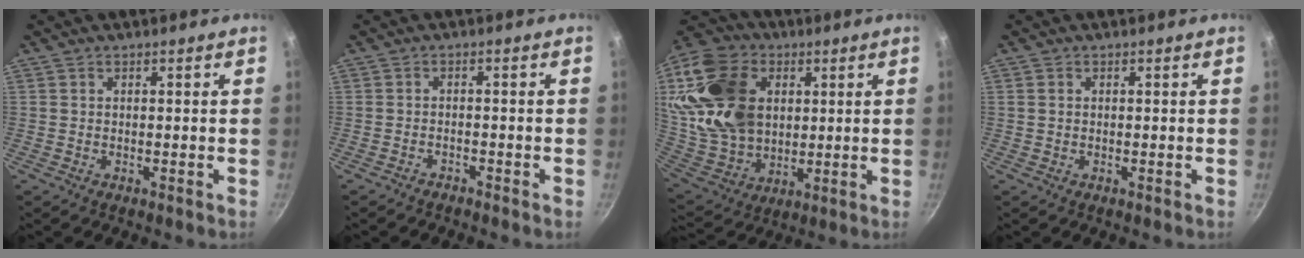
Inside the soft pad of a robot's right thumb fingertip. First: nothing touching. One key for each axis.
{"total": 1.4, "fx": -1.4, "fy": 0.2, "fz": 0.1, "tx": -0.007, "ty": 0.019, "tz": -0.022}
{"total": 23.6, "fx": 5.5, "fy": 17.3, "fz": 15.2, "tx": -0.275, "ty": -0.011, "tz": 0.112}
{"total": 0.6, "fx": 0.2, "fy": 0.5, "fz": 0.1, "tx": 0.001, "ty": 0.001, "tz": 0.003}